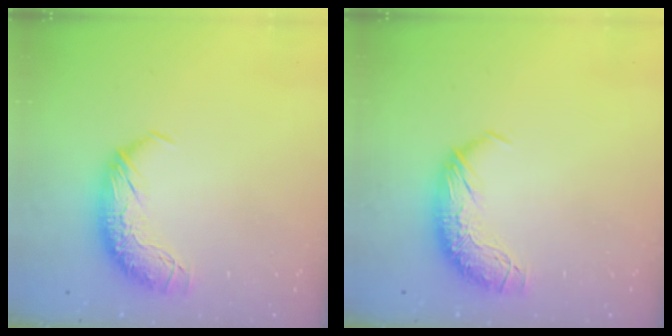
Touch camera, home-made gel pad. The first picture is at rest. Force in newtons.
{"total": 0.0}